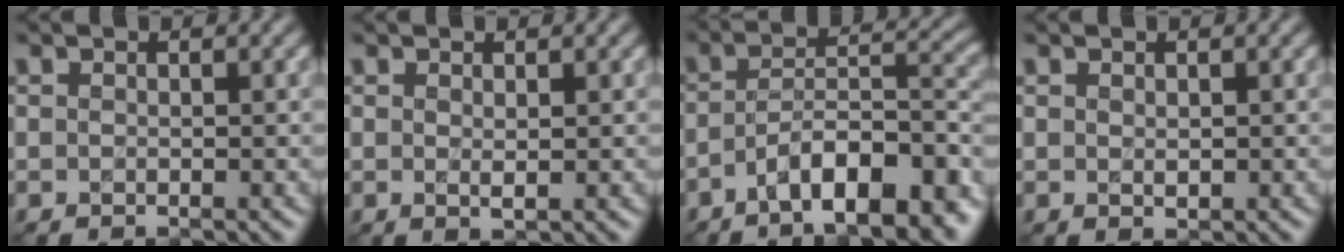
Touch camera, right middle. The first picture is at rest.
{"total": 0.9, "force": [0.7, 0.1, 0.6], "torque": [-0.012, 0.001, 0.012]}
{"total": 10.2, "force": [-5.5, 3.4, 8.0], "torque": [-0.114, 0.010, -0.091]}
{"total": 0.8, "force": [0.6, 0.3, 0.3], "torque": [-0.007, 0.002, 0.012]}